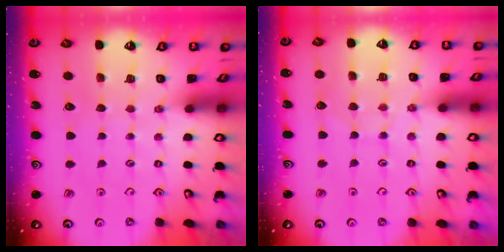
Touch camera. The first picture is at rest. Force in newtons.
{"total": 5.5, "press": 5.5, "slide": 0.5}